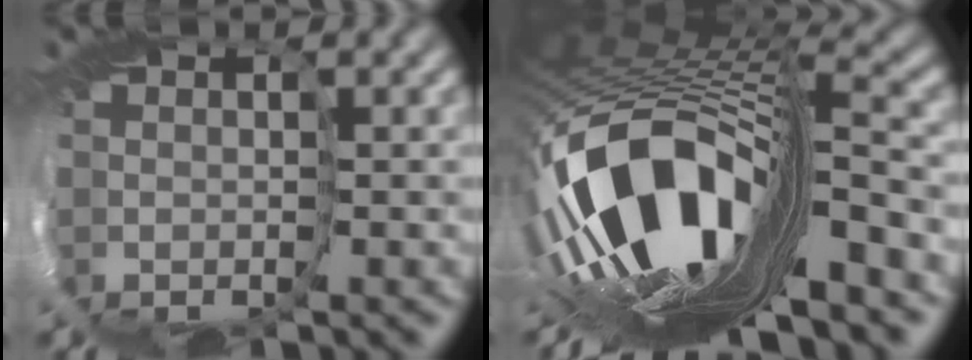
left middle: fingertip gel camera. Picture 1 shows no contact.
{"total": 12.7, "force": [-5.2, 3.3, 11.1], "torque": [-0.250, -0.017, -0.078]}